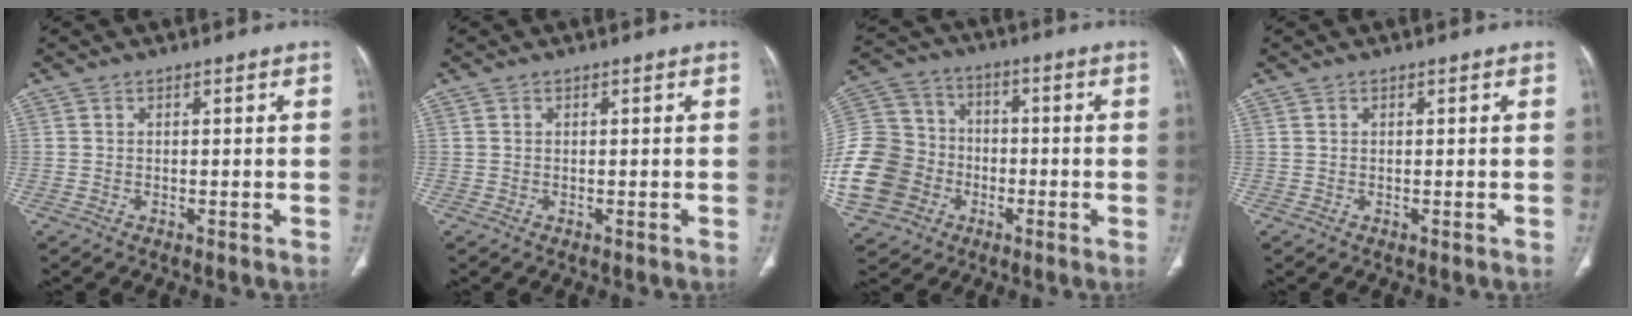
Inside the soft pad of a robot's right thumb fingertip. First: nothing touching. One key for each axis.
{"total": 0.0}
{"total": 22.4, "fx": -6.4, "fy": 18.8, "fz": 10.5, "tx": -0.253, "ty": 0.053, "tz": -0.109}
{"total": 0.0}